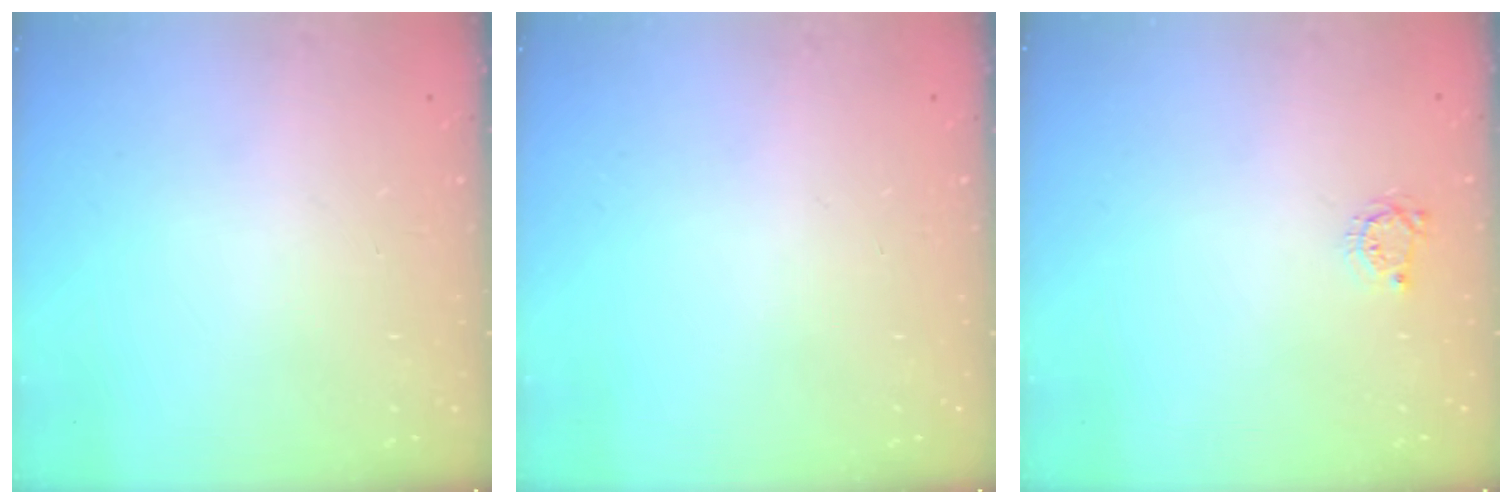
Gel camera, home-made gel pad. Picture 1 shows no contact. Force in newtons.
{"total": 0.0}
{"total": 3.4, "press": 3.4, "slide": 0.4}